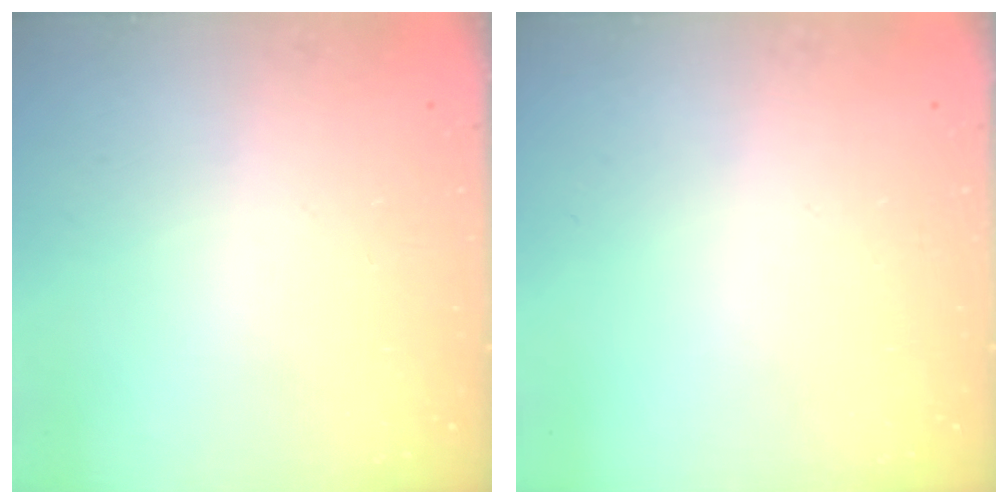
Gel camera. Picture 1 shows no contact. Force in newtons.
{"total": 0.0}